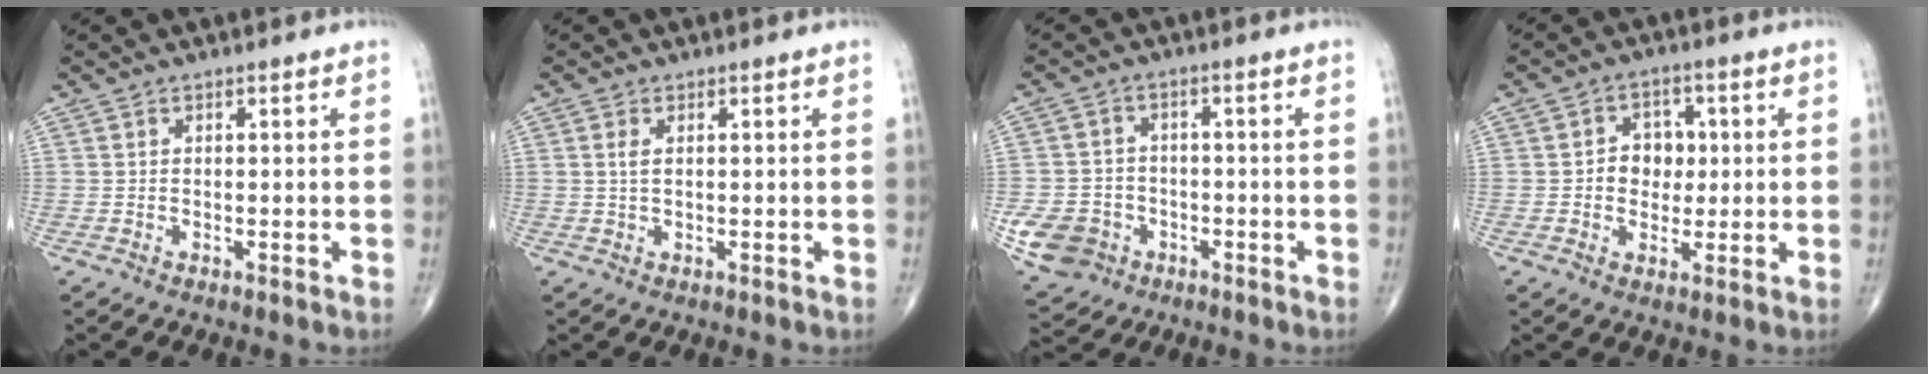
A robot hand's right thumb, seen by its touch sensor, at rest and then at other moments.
{"total": 1.5, "force": [0.4, 0.7, 1.3], "torque": [-0.028, 0.003, 0.011]}
{"total": 8.2, "force": [-3.1, 7.1, 2.8], "torque": [-0.044, 0.018, -0.046]}
{"total": 6.1, "force": [0.4, 5.0, 3.5], "torque": [-0.011, 0.007, 0.002]}